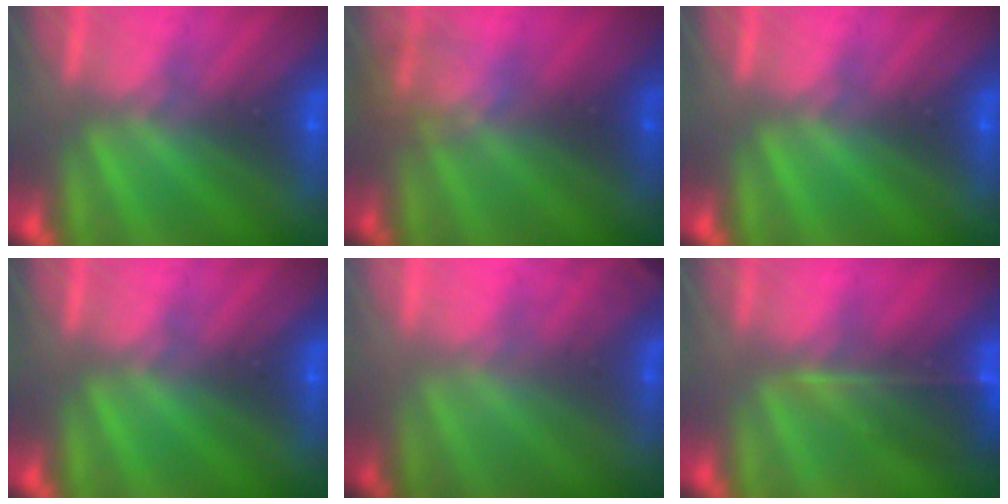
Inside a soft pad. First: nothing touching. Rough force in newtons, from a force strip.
{"total": 2.3}
{"total": 0.0}
{"total": 0.0}
{"total": 2.0}
{"total": 7.4}